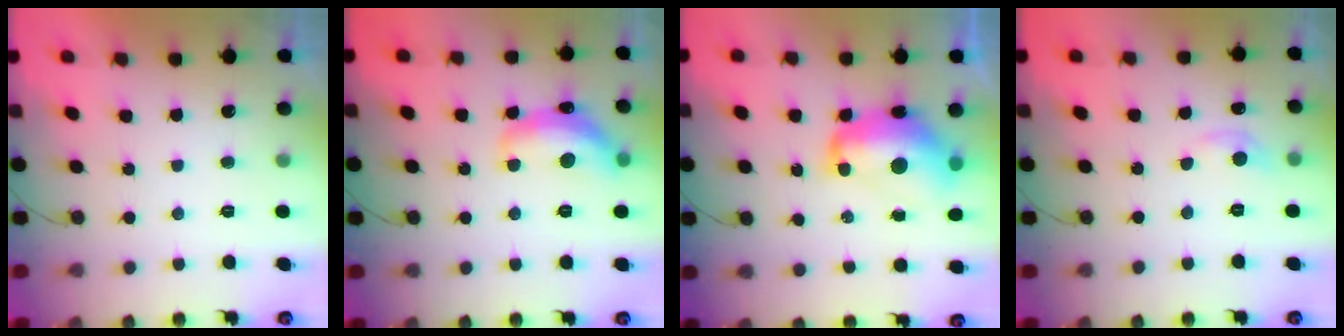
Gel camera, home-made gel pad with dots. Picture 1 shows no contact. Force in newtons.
{"total": 14.2, "press": 14.1, "slide": 1.0}
{"total": 14.3, "press": 14.2, "slide": 1.5}
{"total": 6.8, "press": 6.8, "slide": 1.0}